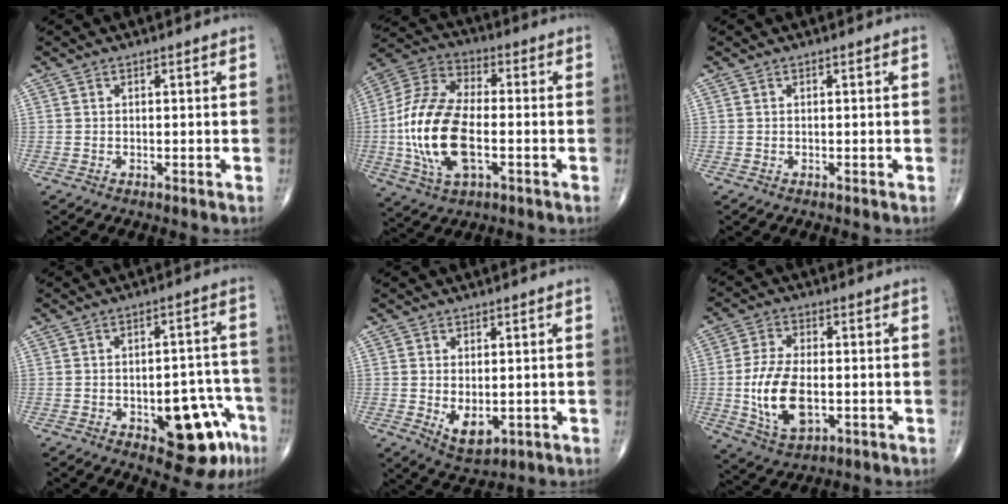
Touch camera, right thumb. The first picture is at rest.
{"total": 18.6, "force": [-3.1, 9.4, 15.8], "torque": [-0.328, 0.019, -0.057]}
{"total": 0.0}
{"total": 14.3, "force": [-6.2, 6.6, 11.1], "torque": [-0.101, 0.044, -0.069]}
{"total": 6.0, "force": [-0.9, 3.4, 4.9], "torque": [-0.070, -0.014, -0.001]}
{"total": 12.4, "force": [-1.8, 6.7, 10.3], "torque": [-0.198, -0.002, -0.026]}